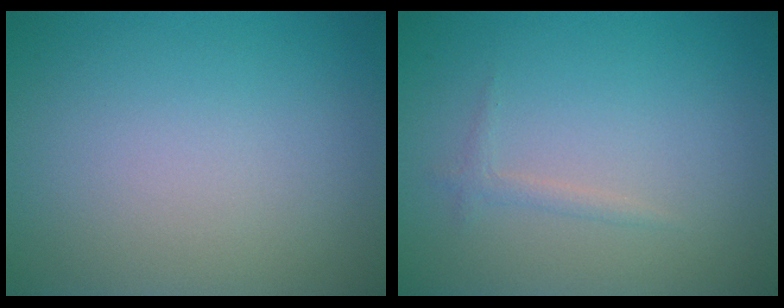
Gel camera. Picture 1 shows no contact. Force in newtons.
{"total": 0.8, "press": 0.8, "slide": 0.1}